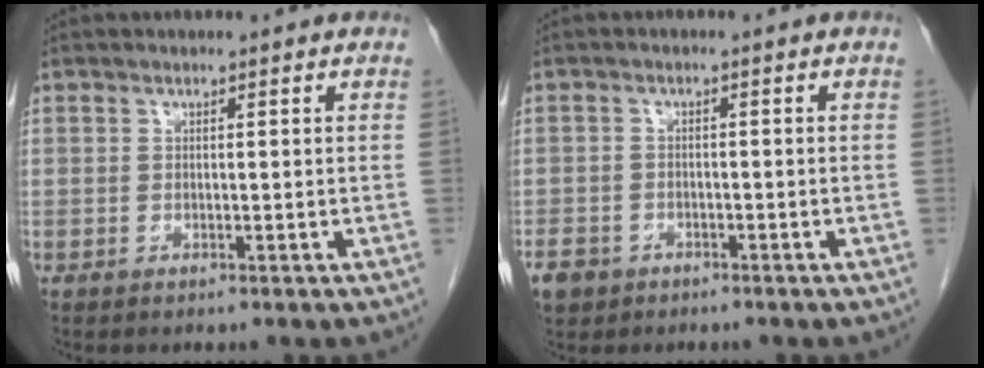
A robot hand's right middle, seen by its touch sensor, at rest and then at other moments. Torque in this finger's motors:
{"motor_torque": [0.61, -0.69, 0.26, 0.05]}